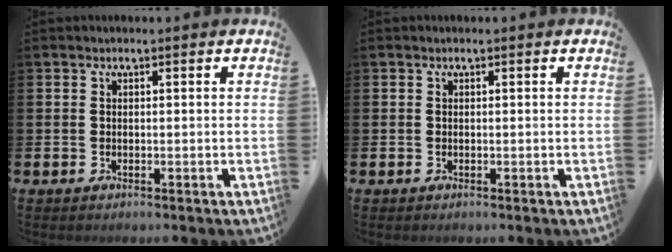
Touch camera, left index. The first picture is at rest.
{"total": 0.0}